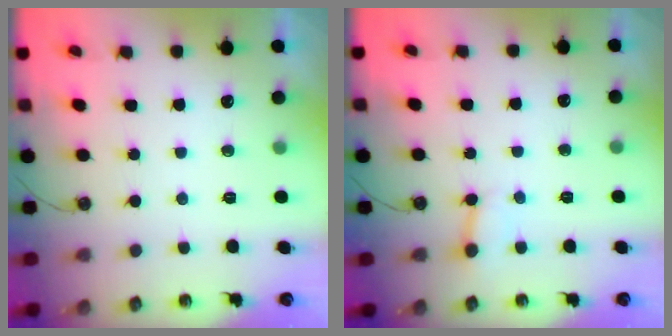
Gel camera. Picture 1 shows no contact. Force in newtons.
{"total": 2.4, "press": 2.4, "slide": 0.1}